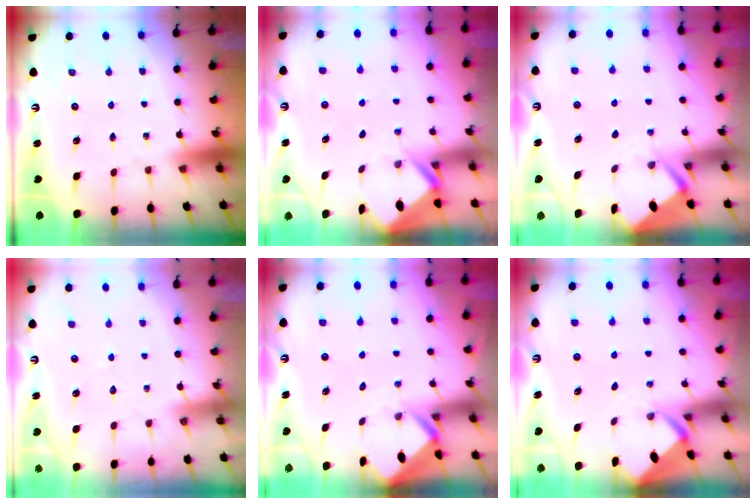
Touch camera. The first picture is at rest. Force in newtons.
{"total": 2.6, "press": 2.6, "slide": 0.1}
{"total": 2.8, "press": 2.8, "slide": 0.3}
{"total": 3.0, "press": 2.9, "slide": 0.3}
{"total": 2.8, "press": 2.8, "slide": 0.2}
{"total": 1.9, "press": 1.9, "slide": 0.2}